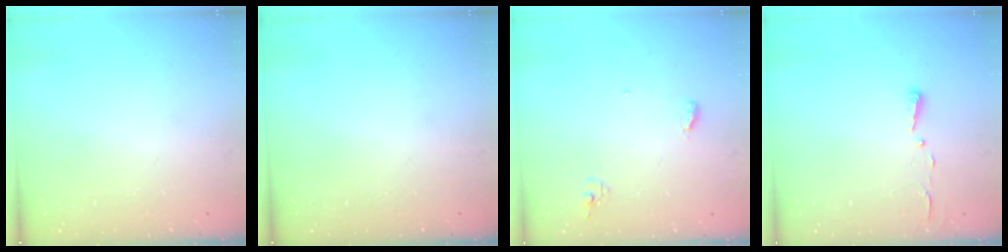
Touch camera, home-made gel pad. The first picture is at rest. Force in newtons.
{"total": 0.0}
{"total": 4.8, "press": 4.8, "slide": 0.3}
{"total": 2.7, "press": 2.7, "slide": 0.4}